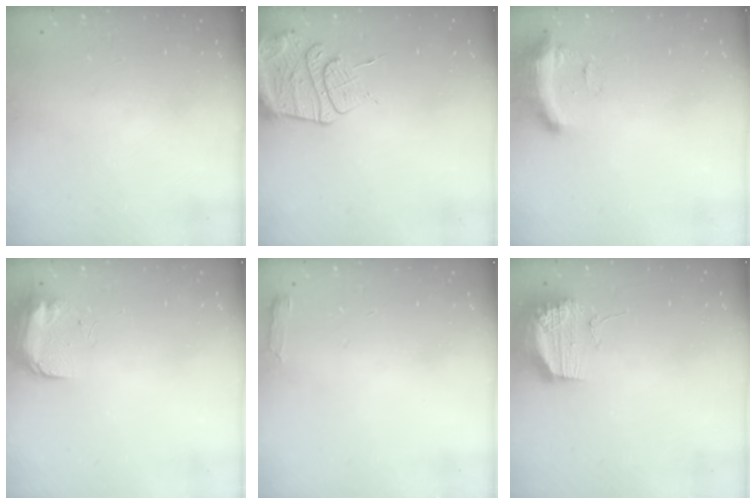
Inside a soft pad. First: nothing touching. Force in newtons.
{"total": 13.1, "press": 13.0, "slide": 1.6}
{"total": 9.2, "press": 9.1, "slide": 0.5}
{"total": 8.9, "press": 8.9, "slide": 0.8}
{"total": 2.9, "press": 2.8, "slide": 0.6}
{"total": 11.1, "press": 11.1, "slide": 0.8}